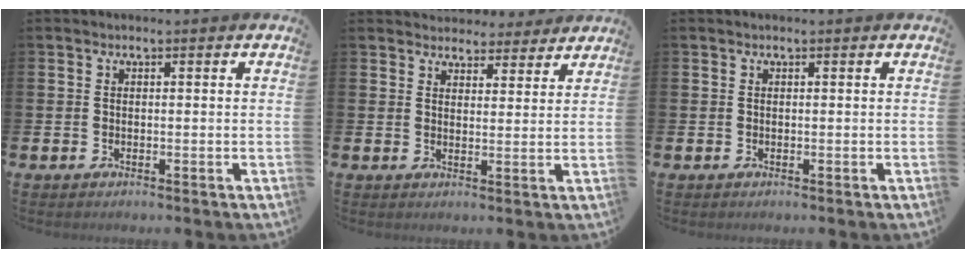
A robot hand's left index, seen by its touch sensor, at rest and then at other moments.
{"total": 3.9, "force": [3.7, 1.2, -0.2], "torque": [0.001, -0.025, 0.066]}
{"total": 0.0}